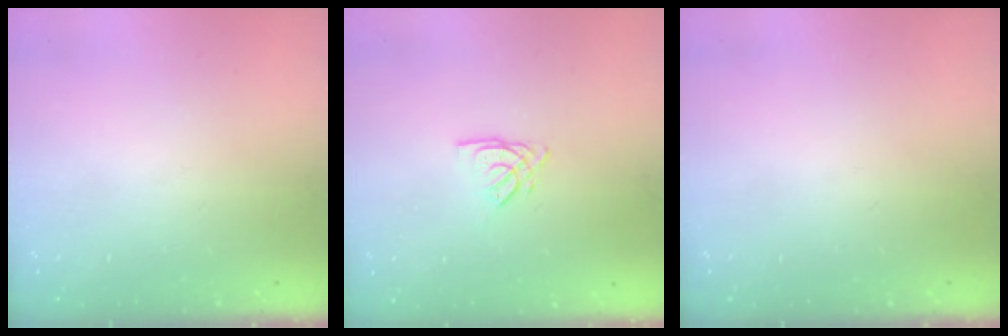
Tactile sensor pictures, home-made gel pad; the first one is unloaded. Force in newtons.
{"total": 3.1, "press": 3.1, "slide": 0.3}
{"total": 0.0}